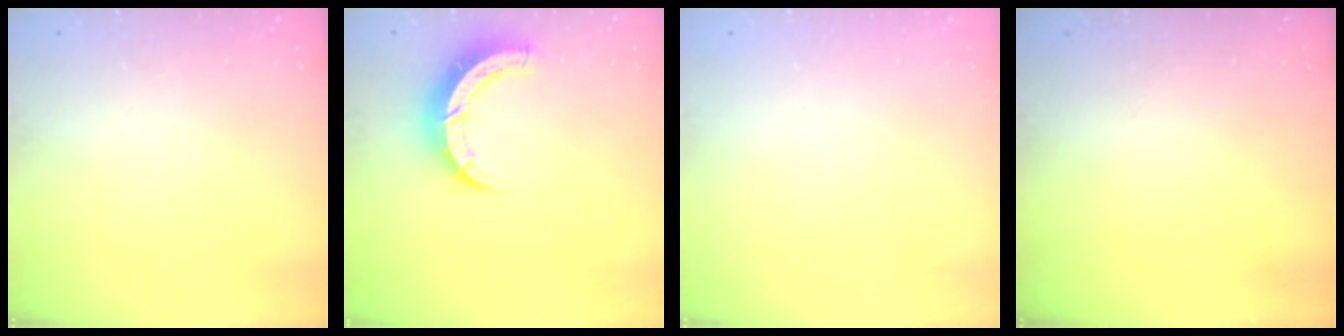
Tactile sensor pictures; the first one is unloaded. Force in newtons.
{"total": 7.5, "press": 7.5, "slide": 0.6}
{"total": 0.0}
{"total": 0.0}